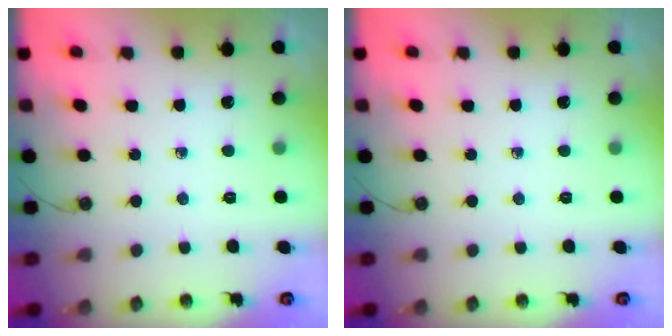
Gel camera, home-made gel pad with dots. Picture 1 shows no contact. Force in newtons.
{"total": 0.0}